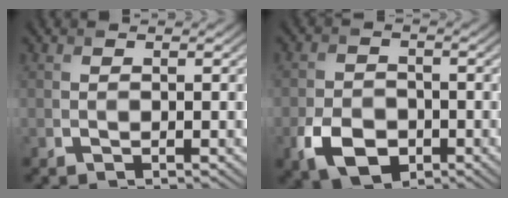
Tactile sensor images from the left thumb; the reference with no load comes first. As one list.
[{"total": 6.3, "force": [-2.7, 4.3, 3.7], "torque": [-0.081, -0.013, -0.052]}]